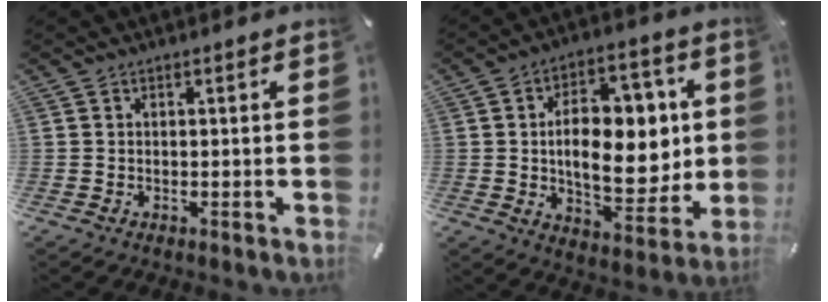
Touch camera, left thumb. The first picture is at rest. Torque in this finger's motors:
{"motor_torque": [2.00, 2.53, 0.40, -0.09, 0.43]}